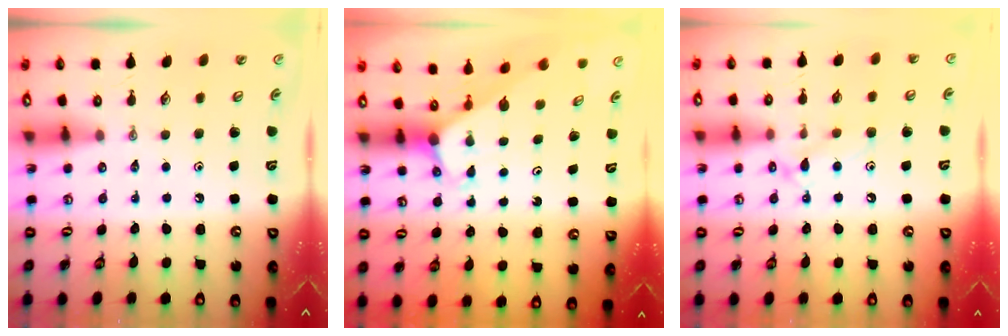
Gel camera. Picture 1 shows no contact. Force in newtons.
{"total": 2.9, "press": 2.9, "slide": 0.1}
{"total": 11.1, "press": 11.1, "slide": 0.6}